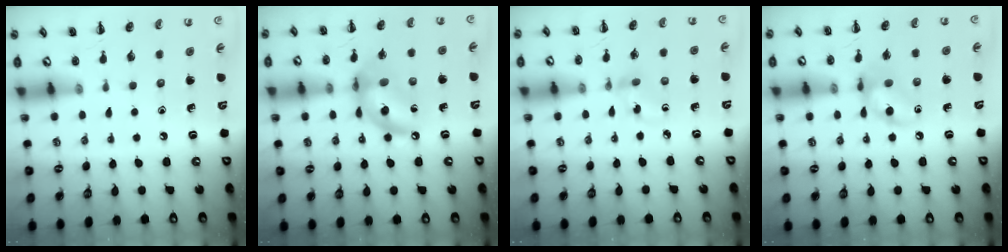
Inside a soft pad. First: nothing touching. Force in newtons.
{"total": 12.2, "press": 11.8, "slide": 3.1}
{"total": 3.1, "press": 2.9, "slide": 1.2}
{"total": 10.2, "press": 10.1, "slide": 1.0}